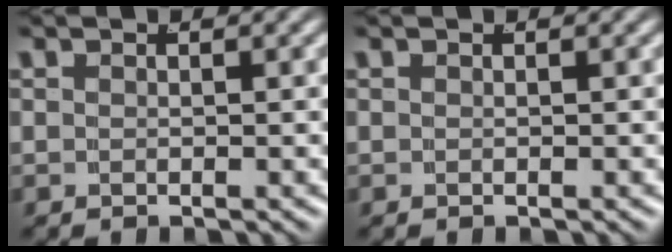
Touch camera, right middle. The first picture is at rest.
{"total": 0.0}